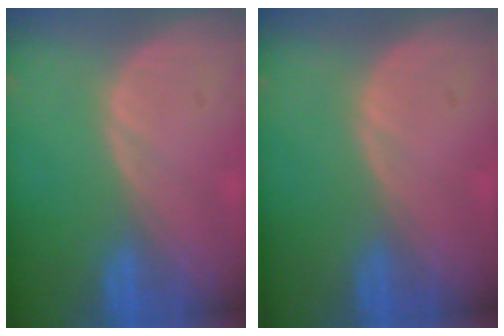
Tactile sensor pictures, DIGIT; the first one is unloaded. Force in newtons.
{"total": 0.0}